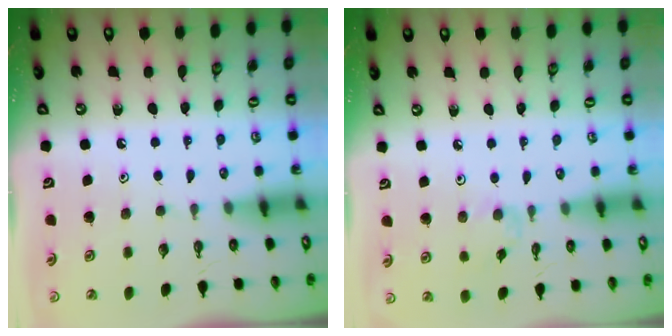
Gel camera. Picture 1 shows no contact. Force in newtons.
{"total": 2.5, "press": 2.5, "slide": 0.5}